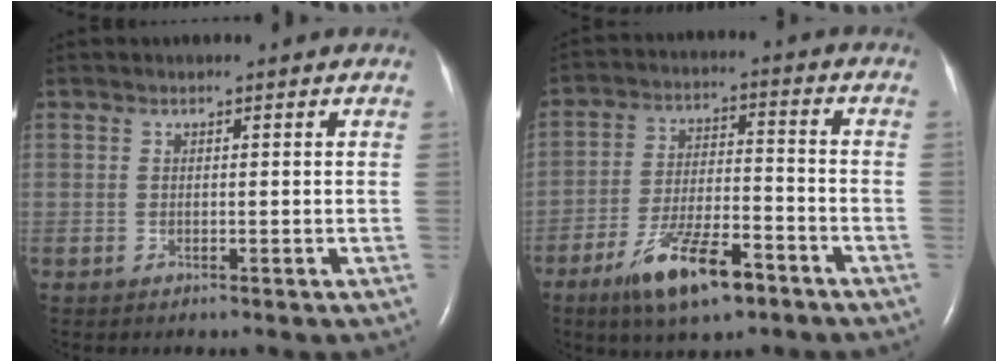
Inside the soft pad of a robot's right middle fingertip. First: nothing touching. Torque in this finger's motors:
{"motor_torque": [1.19, -0.95, 0.37, 0.11]}